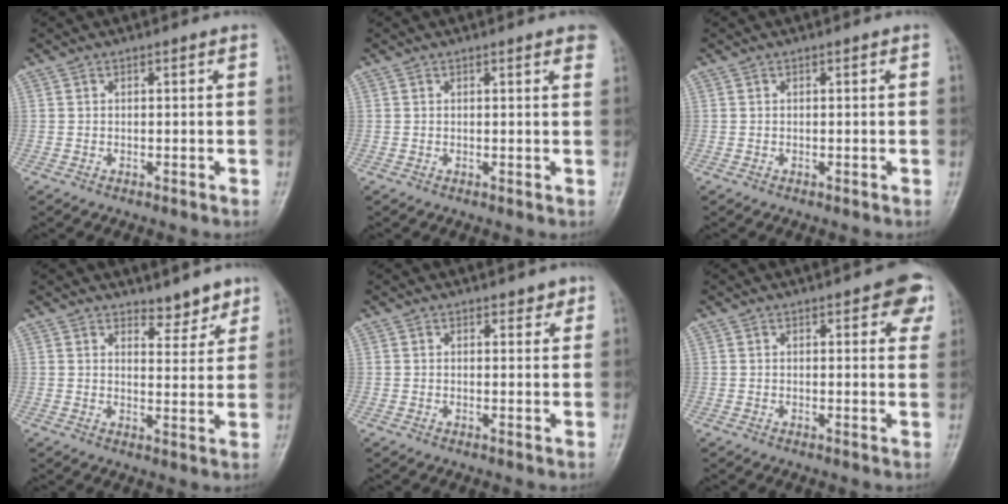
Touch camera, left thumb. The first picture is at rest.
{"total": 2.5, "force": [1.7, 0.4, 1.7], "torque": [-0.014, 0.000, 0.014]}
{"total": 0.0}
{"total": 4.5, "force": [3.8, 2.0, 1.4], "torque": [0.008, -0.030, 0.056]}
{"total": 1.9, "force": [1.4, 1.0, 0.7], "torque": [0.006, -0.007, 0.014]}
{"total": 6.2, "force": [3.1, 2.6, 4.6], "torque": [-0.024, -0.007, 0.028]}